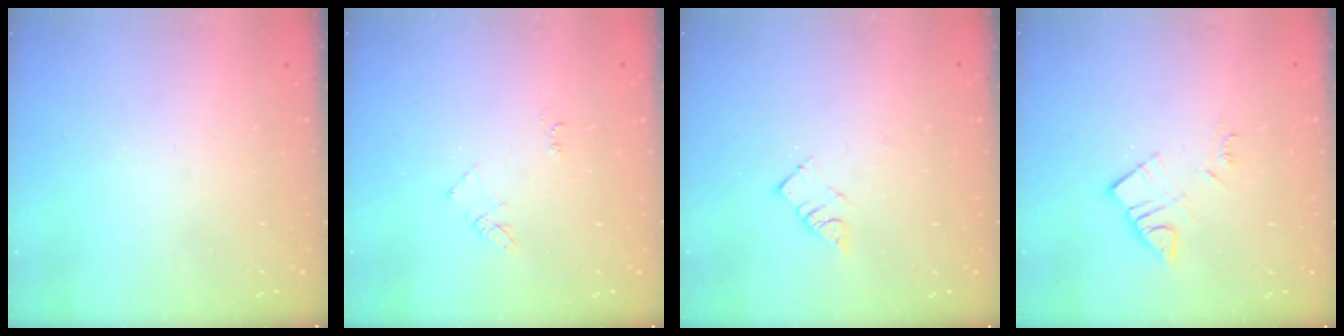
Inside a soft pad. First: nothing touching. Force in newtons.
{"total": 5.9, "press": 5.8, "slide": 0.5}
{"total": 4.6, "press": 4.6, "slide": 0.1}
{"total": 6.4, "press": 6.4, "slide": 0.4}